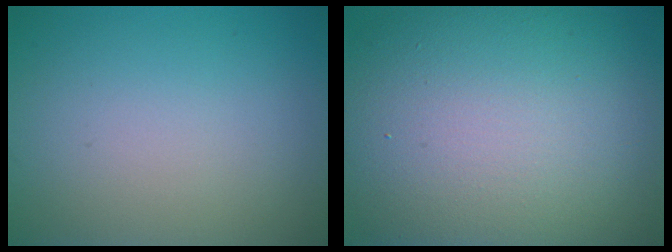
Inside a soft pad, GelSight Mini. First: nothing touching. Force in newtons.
{"total": 15.9, "press": 15.9, "slide": 0.8}